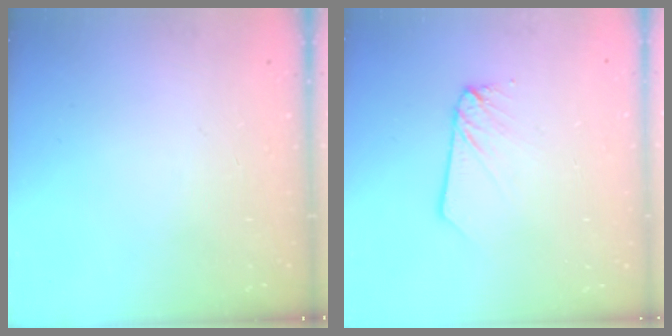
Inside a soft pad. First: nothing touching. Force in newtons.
{"total": 2.5, "press": 2.5, "slide": 0.1}